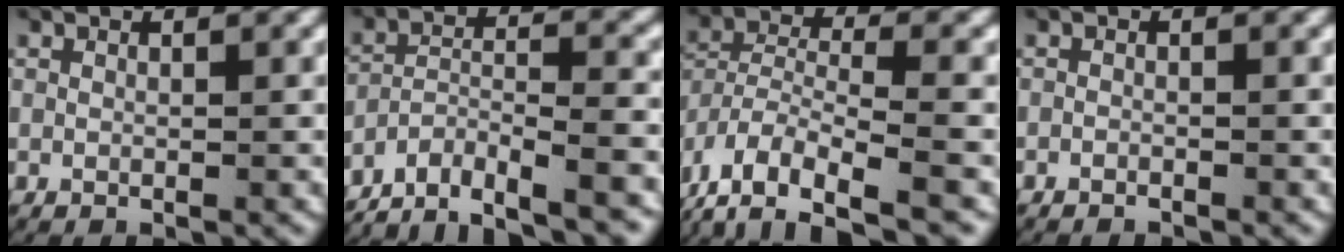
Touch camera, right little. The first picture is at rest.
{"total": 10.9, "force": [-9.0, 4.7, 4.0], "torque": [-0.066, -0.019, -0.147]}
{"total": 6.4, "force": [-3.0, 3.5, 4.5], "torque": [-0.097, -0.013, -0.042]}
{"total": 0.8, "force": [-0.8, 0.1, 0.0], "torque": [-0.004, -0.005, -0.013]}